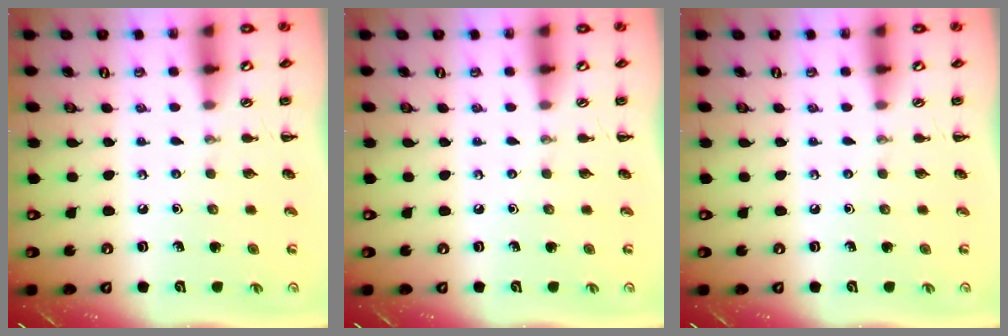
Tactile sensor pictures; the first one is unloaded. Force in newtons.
{"total": 0.0}
{"total": 0.0}